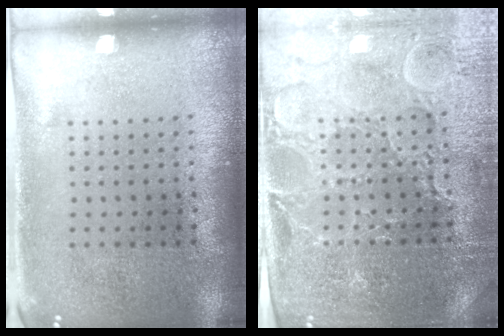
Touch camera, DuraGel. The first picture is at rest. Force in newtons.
{"total": 4.3, "press": 4.1, "slide": 1.3}